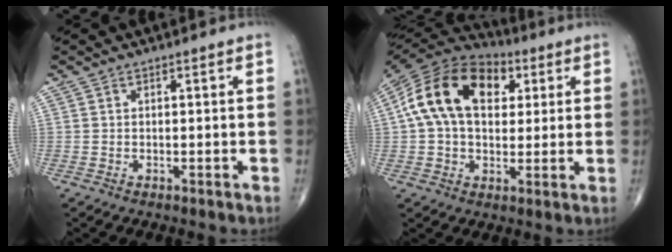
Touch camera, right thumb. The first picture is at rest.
{"total": 19.9, "force": [5.1, 12.9, 14.4], "torque": [-0.250, 0.022, 0.077]}